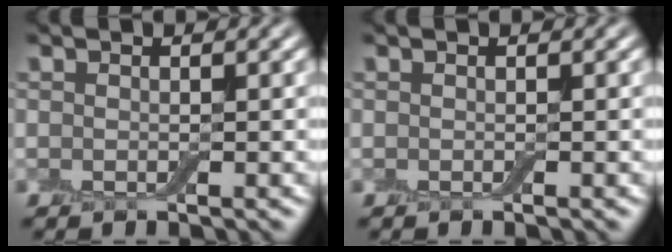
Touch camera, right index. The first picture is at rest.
{"total": 0.0}